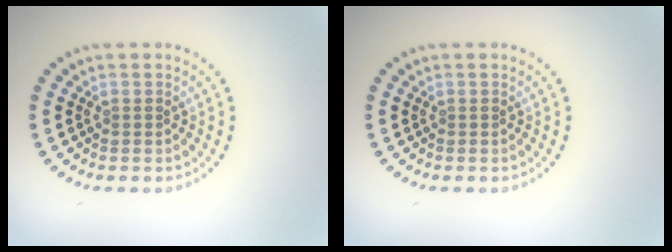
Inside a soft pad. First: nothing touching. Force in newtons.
{"total": 0.0}